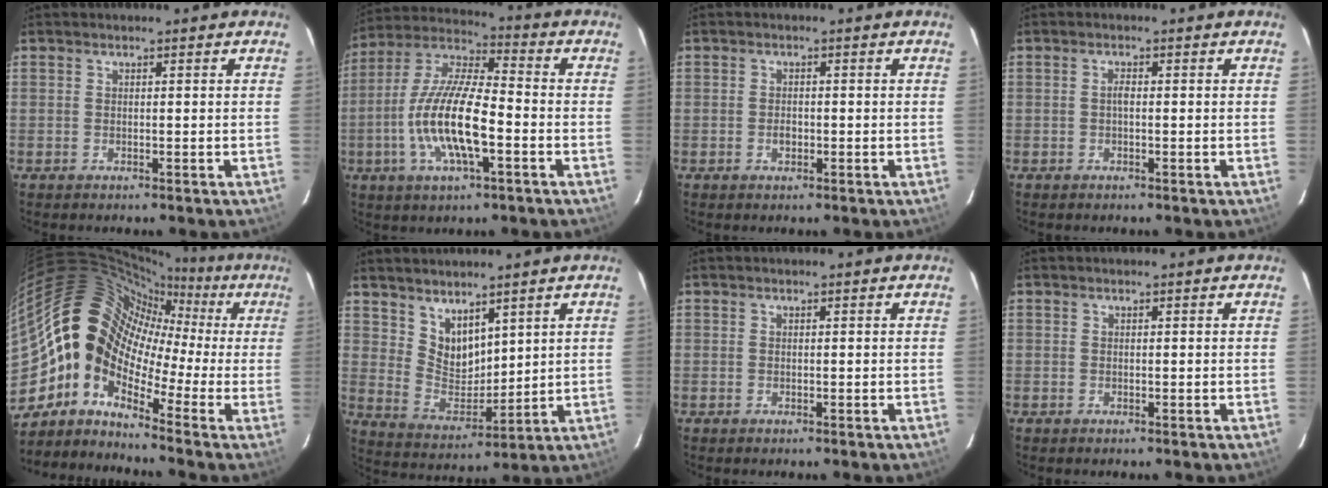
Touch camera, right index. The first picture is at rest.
{"total": 15.5, "force": [-4.4, 4.4, 14.2], "torque": [-0.286, -0.006, -0.088]}
{"total": 1.5, "force": [-0.5, 1.1, 0.9], "torque": [-0.016, 0.003, -0.008]}
{"total": 1.0, "force": [-0.2, 0.4, 0.9], "torque": [-0.018, 0.005, -0.004]}
{"total": 15.0, "force": [-2.3, 11.2, 9.6], "torque": [-0.149, 0.026, -0.076]}
{"total": 8.0, "force": [5.6, 4.5, 3.5], "torque": [-0.057, -0.003, 0.122]}
{"total": 0.0}
{"total": 0.0}